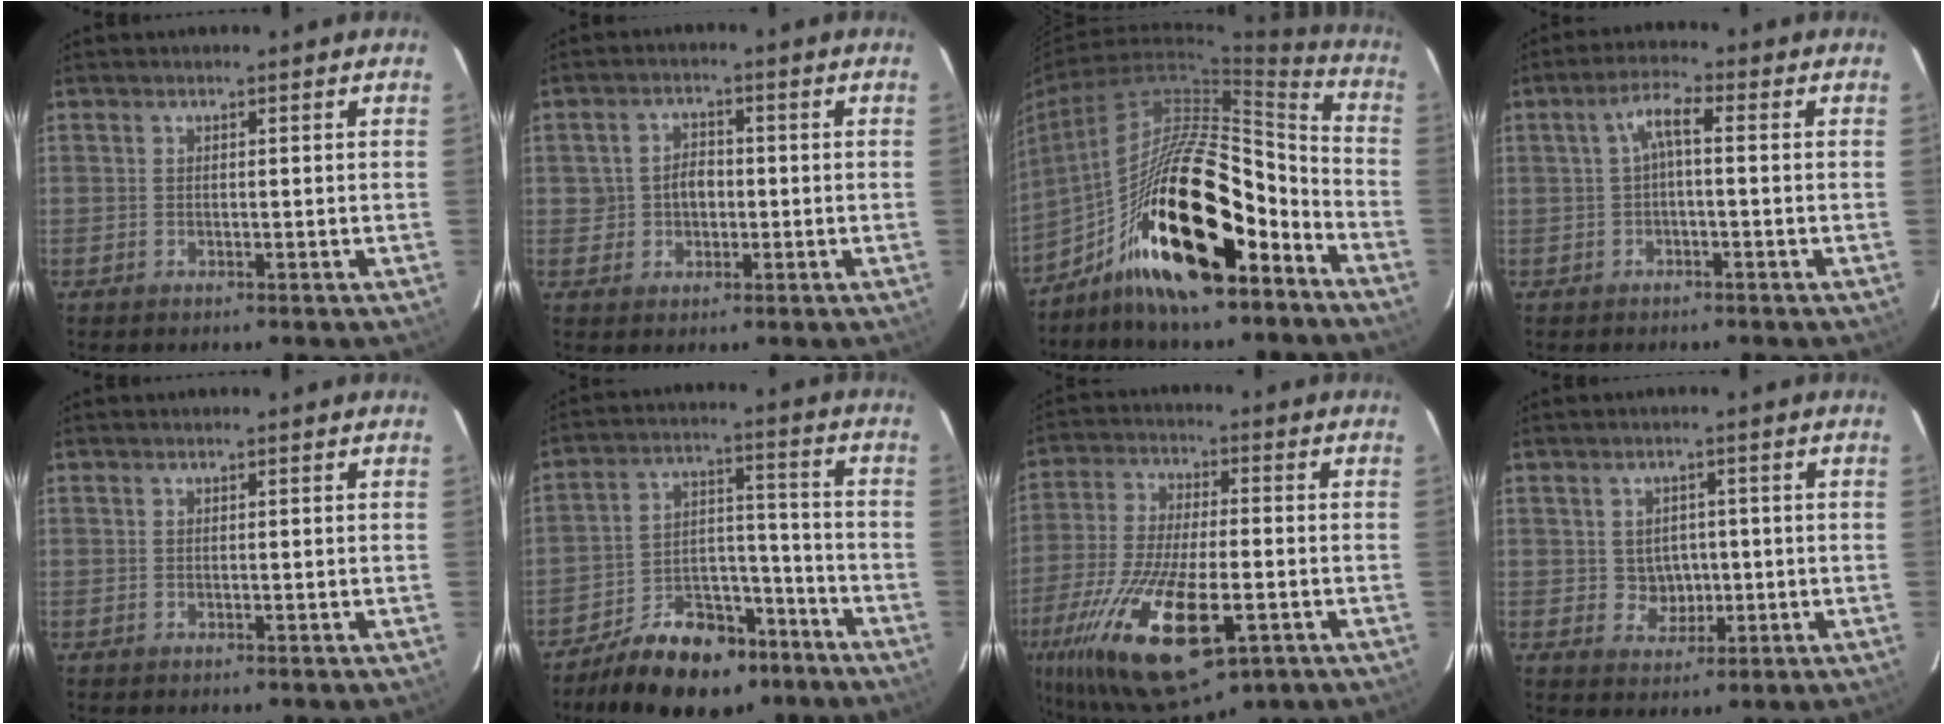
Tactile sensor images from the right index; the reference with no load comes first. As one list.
[{"total": 4.1, "force": [-0.3, 3.6, 2.1], "torque": [-0.038, 0.014, 0.000]}, {"total": 23.4, "force": [-12.4, 8.6, 17.8], "torque": [-0.302, 0.002, -0.216]}, {"total": 3.8, "force": [-0.1, 0.8, 3.7], "torque": [-0.073, 0.012, -0.001]}, {"total": 0.0}, {"total": 15.6, "force": [-11.5, 8.1, 6.9], "torque": [-0.127, 0.033, -0.167]}, {"total": 24.6, "force": [-11.0, 9.3, 19.9], "torque": [-0.418, -0.071, -0.183]}, {"total": 4.3, "force": [-0.1, 4.1, 1.5], "torque": [-0.030, 0.011, 0.008]}]